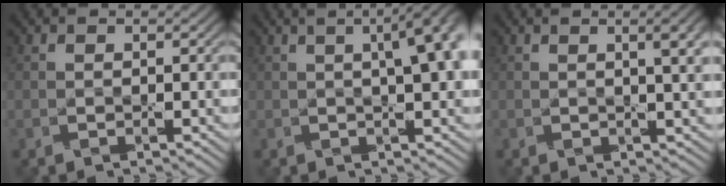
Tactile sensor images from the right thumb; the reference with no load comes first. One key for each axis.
{"total": 8.0, "fx": 1.6, "fy": 2.7, "fz": 7.3, "tx": -0.065, "ty": 0.032, "tz": 0.006}
{"total": 3.6, "fx": 1.2, "fy": 0.8, "fz": 3.4, "tx": -0.046, "ty": 0.008, "tz": 0.017}